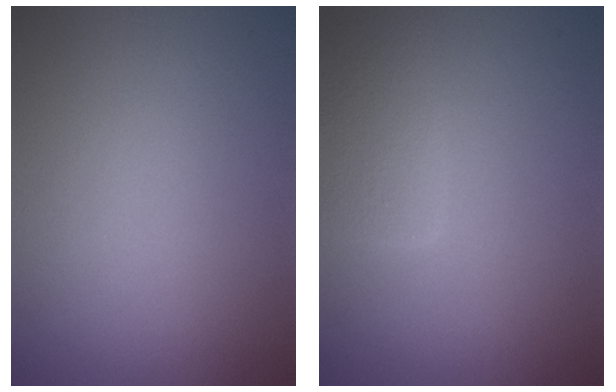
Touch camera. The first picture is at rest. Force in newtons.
{"total": 3.2, "press": 3.2, "slide": 0.1}